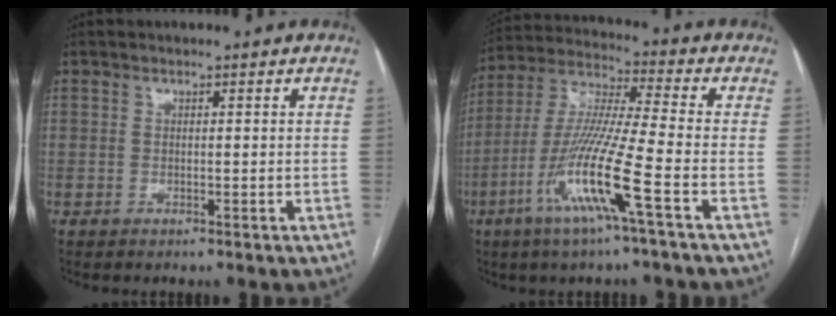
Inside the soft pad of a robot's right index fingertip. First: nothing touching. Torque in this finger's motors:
{"motor_torque": [1.92, -0.21, 1.05, 0.21]}